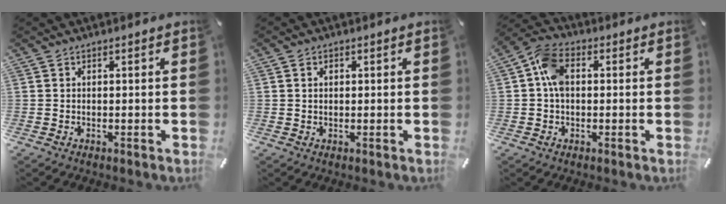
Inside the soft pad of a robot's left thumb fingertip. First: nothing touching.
{"total": 1.5, "force": [0.3, 1.1, 1.0], "torque": [-0.021, 0.006, 0.004]}
{"total": 7.7, "force": [0.6, 5.1, 5.8], "torque": [-0.127, 0.008, 0.011]}